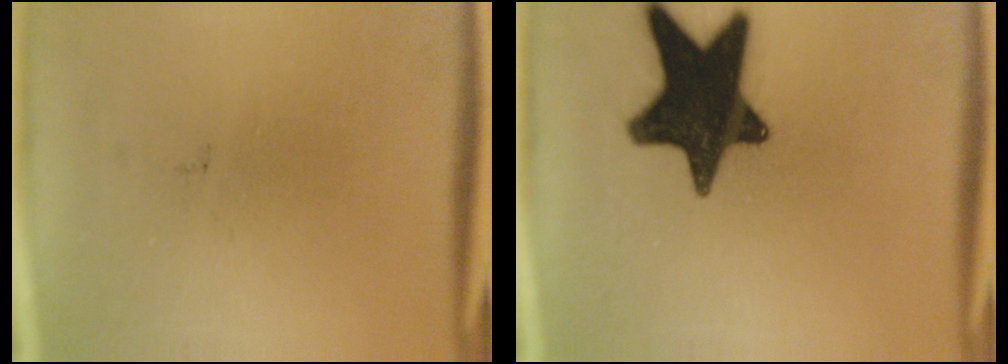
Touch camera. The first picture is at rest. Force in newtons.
{"total": 18.1}